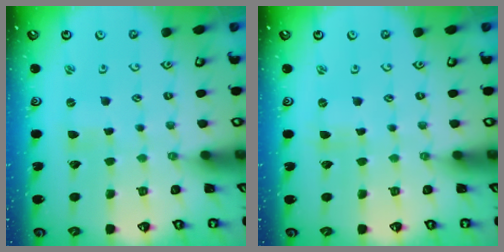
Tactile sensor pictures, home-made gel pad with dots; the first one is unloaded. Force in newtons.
{"total": 0.0}